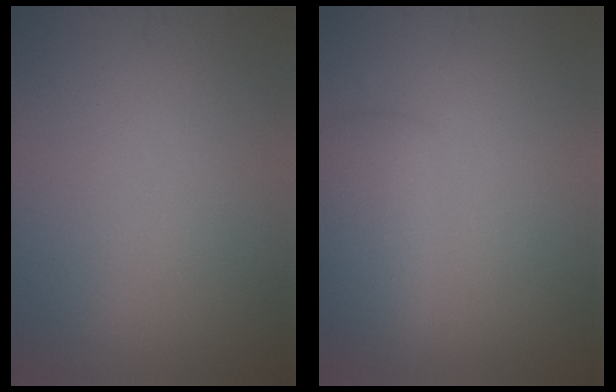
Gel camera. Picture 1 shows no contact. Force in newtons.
{"total": 2.8, "press": 2.8, "slide": 0.2}